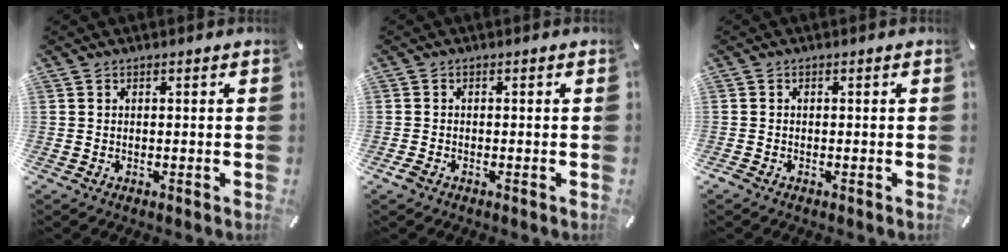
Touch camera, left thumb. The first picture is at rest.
{"total": 1.2, "force": [-0.9, 0.6, 0.6], "torque": [-0.017, -0.001, -0.018]}
{"total": 0.6, "force": [-0.4, 0.3, 0.3], "torque": [-0.005, -0.001, -0.008]}